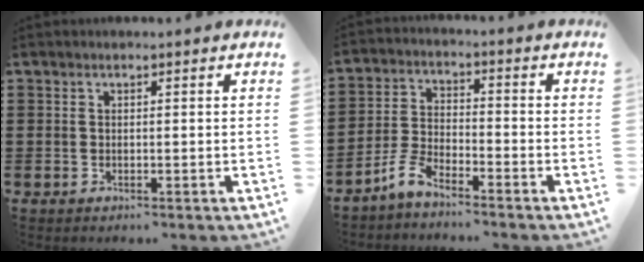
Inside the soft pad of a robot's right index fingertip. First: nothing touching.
{"total": 4.8, "force": [-4.2, 0.8, 2.1], "torque": [-0.064, -0.002, -0.090]}